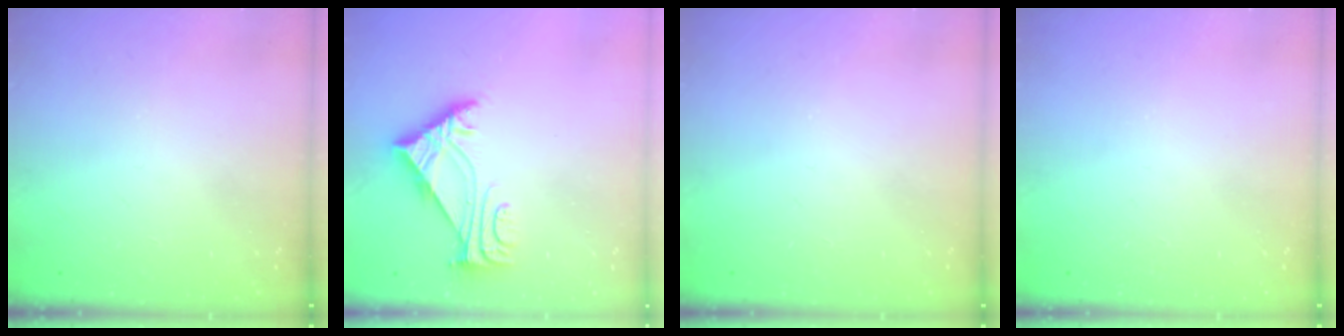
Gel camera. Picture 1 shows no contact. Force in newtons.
{"total": 5.6, "press": 5.5, "slide": 1.2}
{"total": 0.0}
{"total": 0.0}